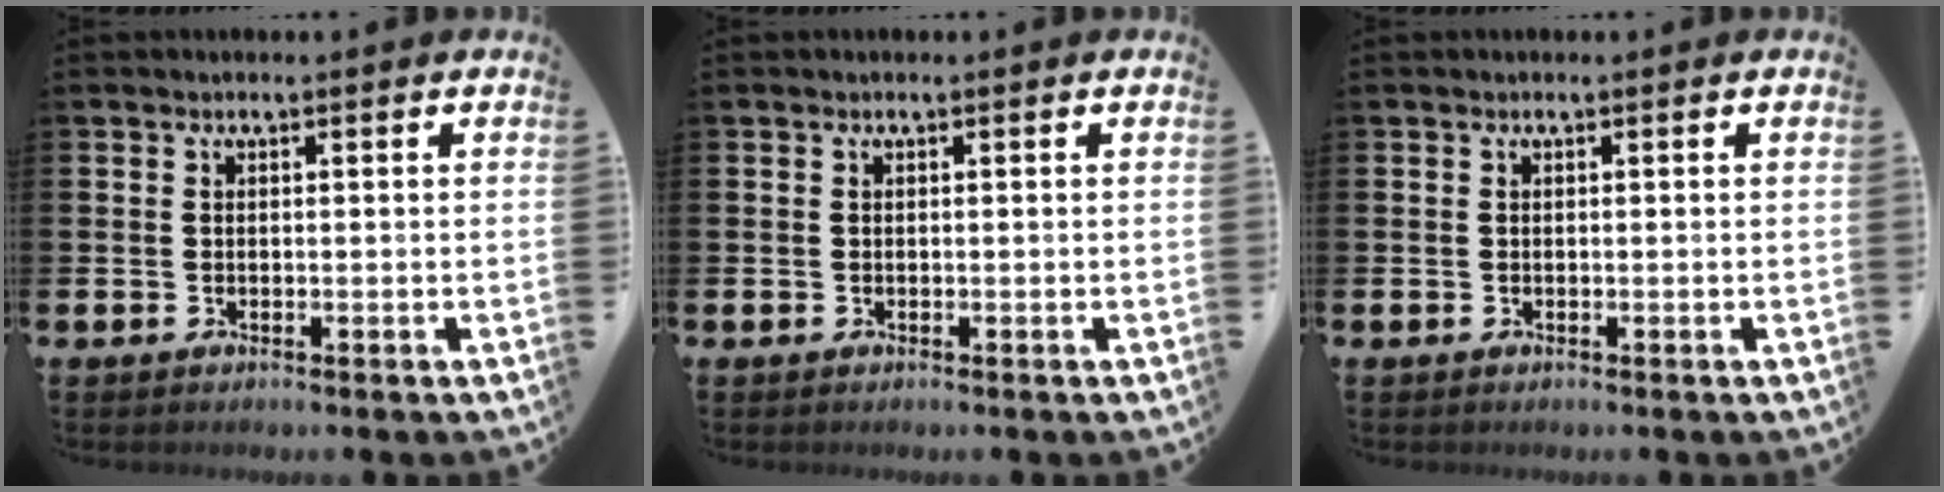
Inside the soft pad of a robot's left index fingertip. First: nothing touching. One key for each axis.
{"total": 0.0}
{"total": 0.0}